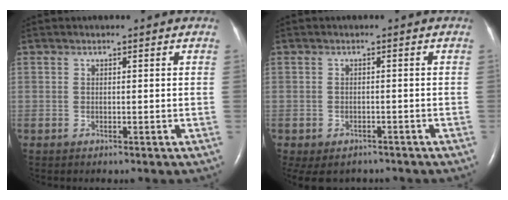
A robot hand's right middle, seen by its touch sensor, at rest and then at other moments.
{"total": 6.2, "force": [-4.8, 3.5, 1.7], "torque": [-0.027, 0.001, -0.061]}